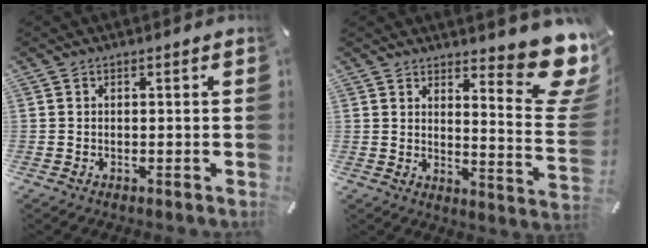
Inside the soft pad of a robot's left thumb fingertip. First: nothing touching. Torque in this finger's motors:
{"motor_torque": [1.64, -1.03, 1.43, -1.34, 0.05]}